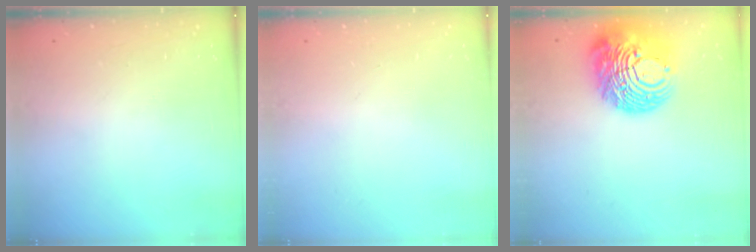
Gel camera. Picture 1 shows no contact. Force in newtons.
{"total": 0.0}
{"total": 18.4, "press": 18.2, "slide": 2.1}